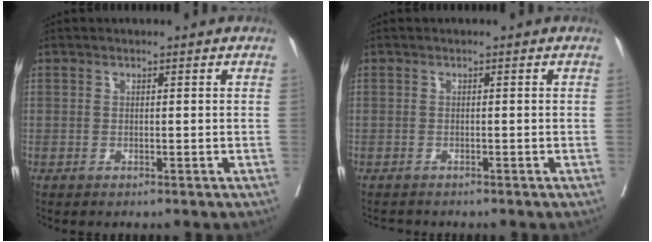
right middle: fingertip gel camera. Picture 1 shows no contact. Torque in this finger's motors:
{"motor_torque": [-0.44, -0.25, 0.01, -0.01]}